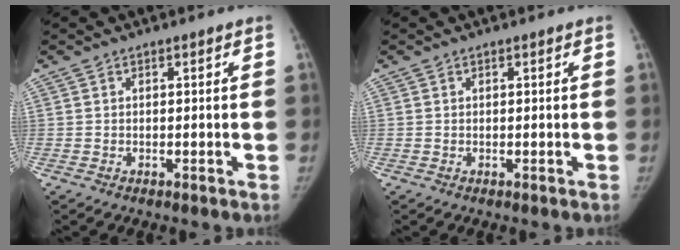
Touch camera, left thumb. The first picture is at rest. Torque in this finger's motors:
{"motor_torque": [0.01, -0.01, 0.25, -0.29, 0.07]}